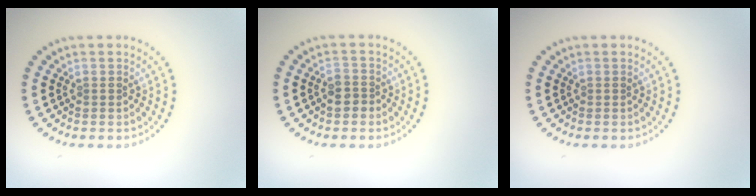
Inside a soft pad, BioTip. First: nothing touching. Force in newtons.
{"total": 1.8, "press": 1.6, "slide": 0.7}
{"total": 0.0}